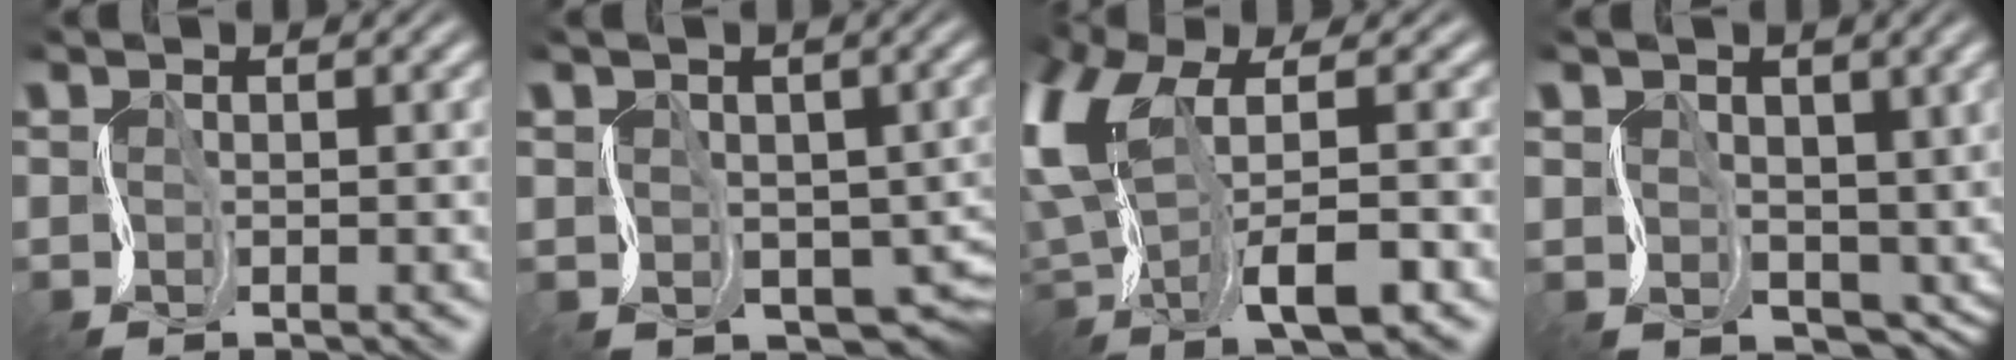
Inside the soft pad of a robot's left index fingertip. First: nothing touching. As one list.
[{"total": 6.2, "force": [-1.5, 4.6, 3.8], "torque": [-0.041, -0.021, -0.020]}, {"total": 10.7, "force": [-0.3, 4.8, 9.6], "torque": [-0.210, 0.001, -0.004]}, {"total": 4.5, "force": [0.8, 3.8, 2.3], "torque": [-0.029, -0.004, 0.024]}]